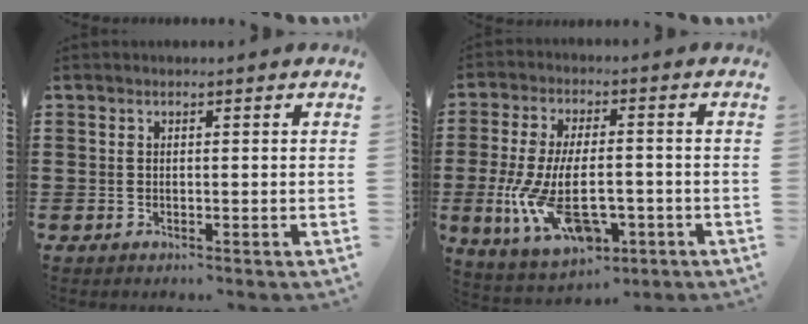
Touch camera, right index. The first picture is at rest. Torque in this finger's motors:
{"motor_torque": [2.14, 0.00, 1.05, 0.21]}